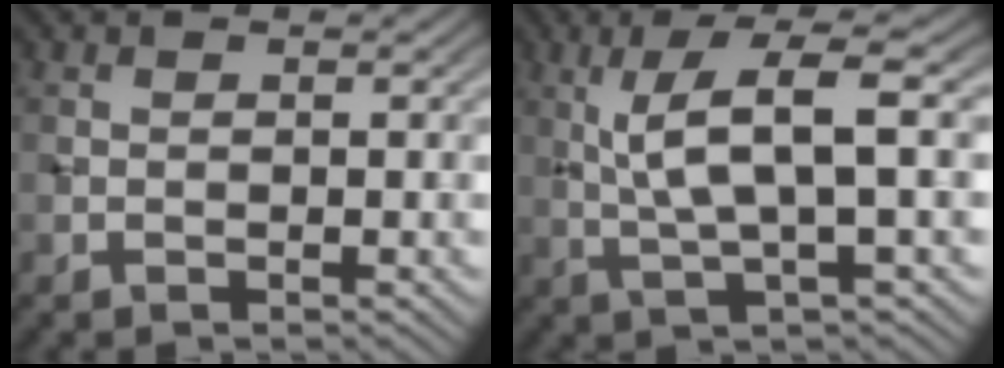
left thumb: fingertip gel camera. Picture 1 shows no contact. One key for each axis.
{"total": 7.8, "fx": 1.3, "fy": 1.4, "fz": 7.6, "tx": -0.148, "ty": 0.015, "tz": 0.026}